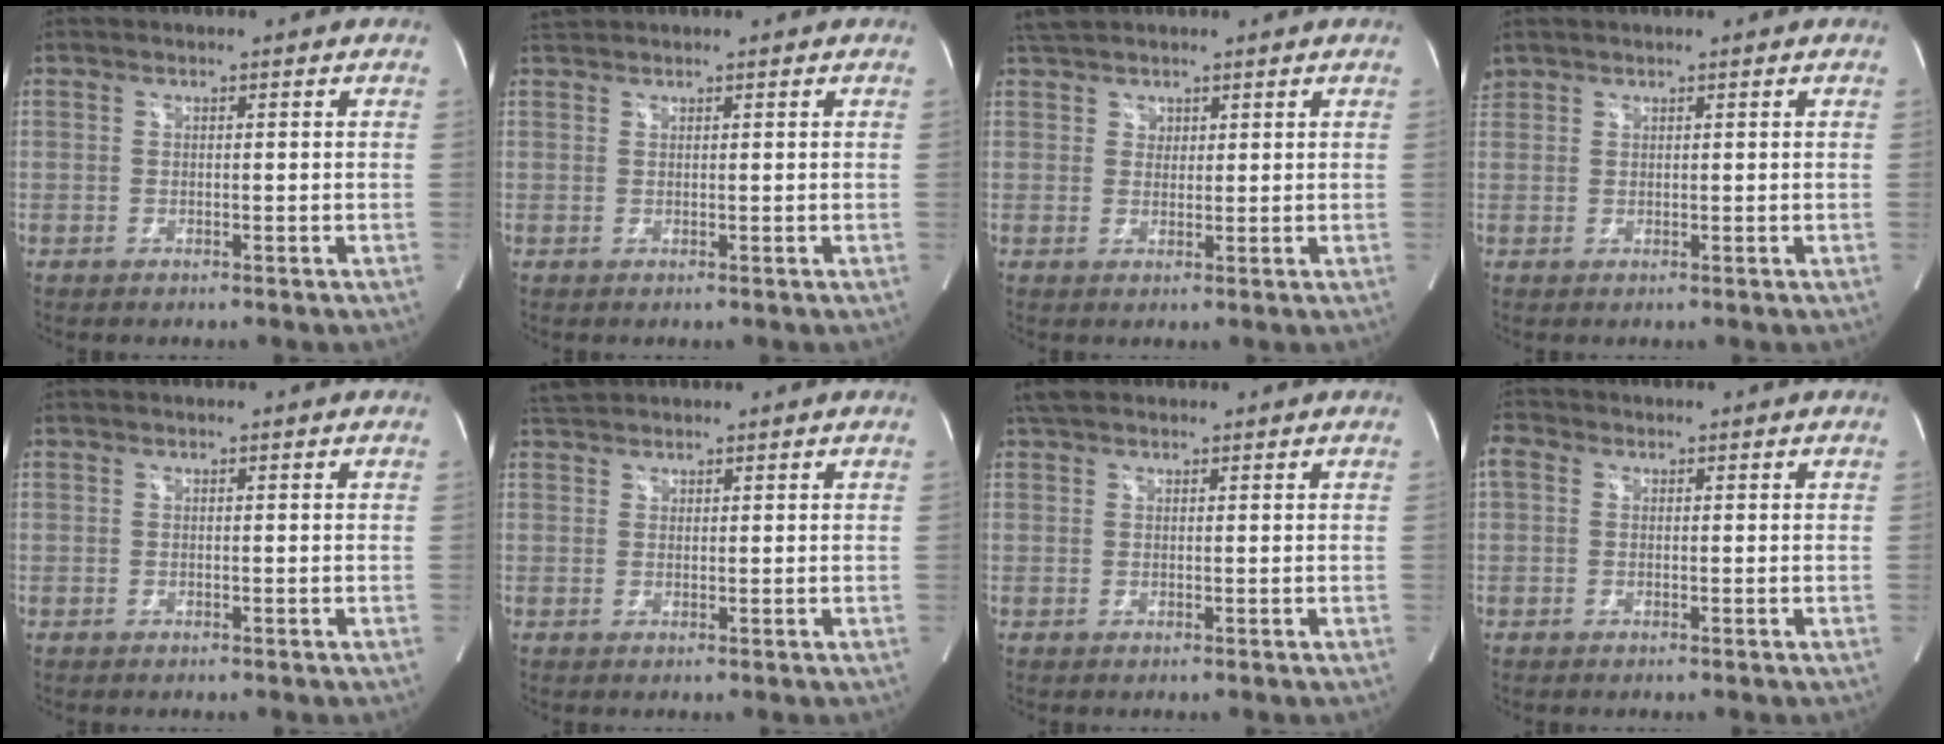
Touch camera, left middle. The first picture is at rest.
{"total": 1.3, "force": [1.3, 0.1, 0.0], "torque": [-0.010, 0.013, 0.031]}
{"total": 4.1, "force": [3.2, 2.4, 1.1], "torque": [-0.022, 0.012, 0.061]}
{"total": 1.4, "force": [1.2, 0.7, 0.0], "torque": [-0.006, 0.017, 0.027]}
{"total": 0.0}
{"total": 2.6, "force": [2.4, 0.9, 0.4], "torque": [-0.012, 0.016, 0.045]}
{"total": 2.8, "force": [2.3, 1.3, 1.0], "torque": [-0.023, 0.022, 0.039]}
{"total": 1.8, "force": [0.5, 1.4, 1.0], "torque": [-0.031, 0.014, 0.008]}